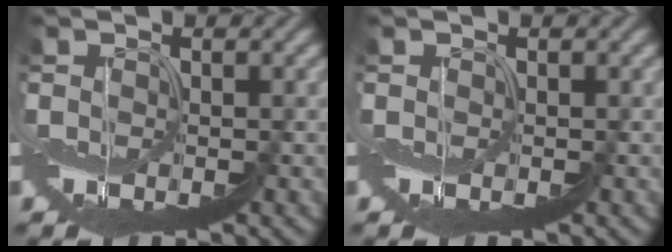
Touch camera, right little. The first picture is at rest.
{"total": 0.0}